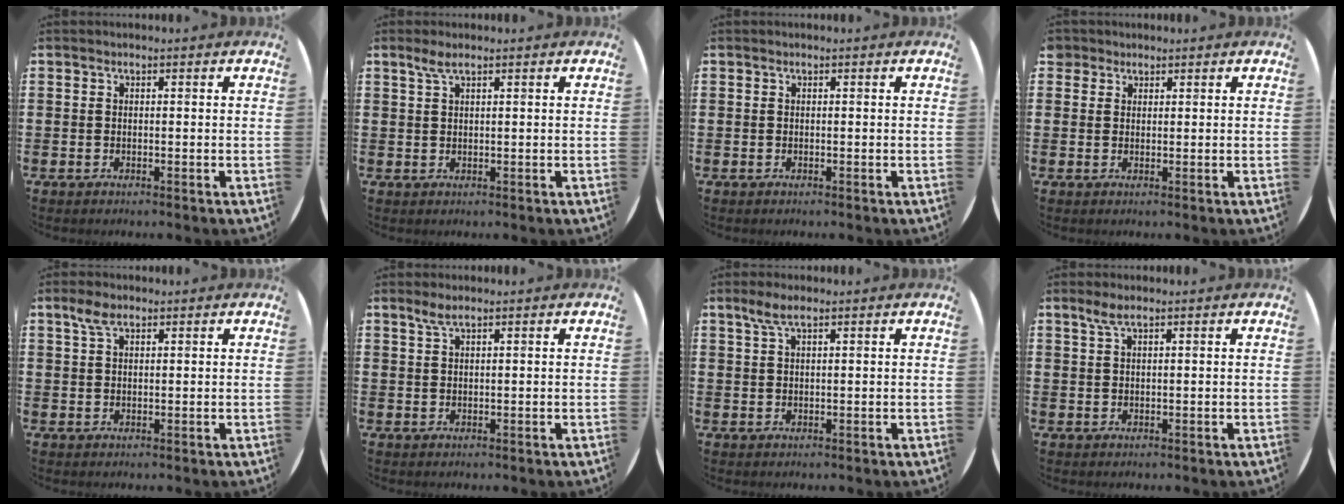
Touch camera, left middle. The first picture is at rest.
{"total": 1.9, "force": [1.3, 0.3, 1.4], "torque": [-0.028, 0.004, 0.022]}
{"total": 0.0}
{"total": 1.5, "force": [1.2, 0.9, 0.0], "torque": [0.007, 0.001, 0.023]}
{"total": 2.6, "force": [1.7, 1.2, 1.6], "torque": [-0.027, 0.005, 0.027]}
{"total": 1.8, "force": [1.4, 0.2, 1.2], "torque": [-0.025, 0.004, 0.025]}
{"total": 2.8, "force": [1.9, 0.6, 2.0], "torque": [-0.041, 0.006, 0.032]}
{"total": 2.0, "force": [1.3, 0.3, 1.4], "torque": [-0.029, 0.004, 0.023]}